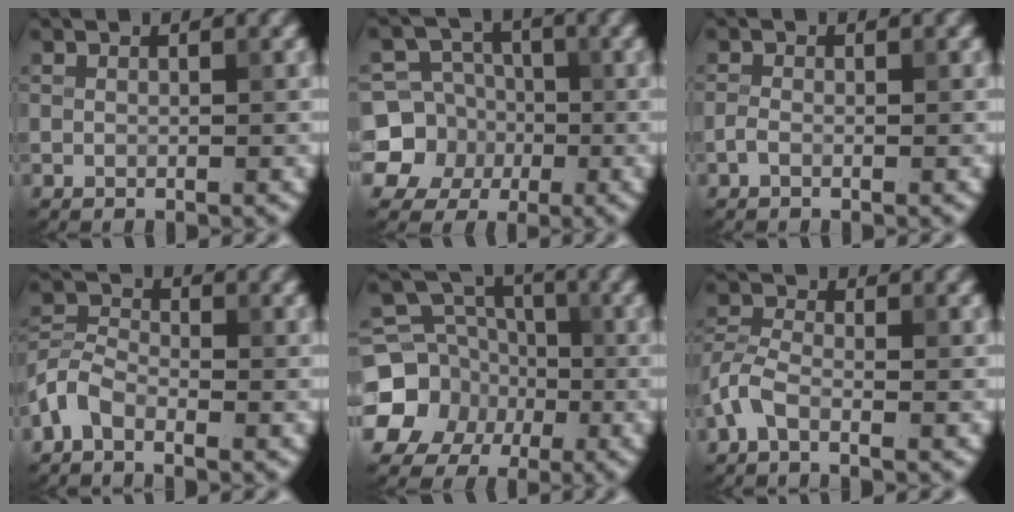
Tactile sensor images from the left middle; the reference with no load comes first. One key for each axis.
{"total": 7.6, "fx": -1.3, "fy": 7.3, "fz": 1.8, "tx": -0.040, "ty": 0.011, "tz": -0.053}
{"total": 0.8, "fx": -0.5, "fy": 0.4, "fz": 0.6, "tx": -0.016, "ty": 0.001, "tz": -0.014}
{"total": 3.0, "fx": -1.9, "fy": 1.6, "fz": 1.7, "tx": -0.039, "ty": 0.008, "tz": -0.053}
{"total": 9.7, "fx": -2.6, "fy": 8.8, "fz": 3.0, "tx": -0.064, "ty": -0.004, "tz": -0.072}
{"total": 2.6, "fx": -1.5, "fy": 1.1, "fz": 1.9, "tx": -0.051, "ty": 0.004, "tz": -0.045}